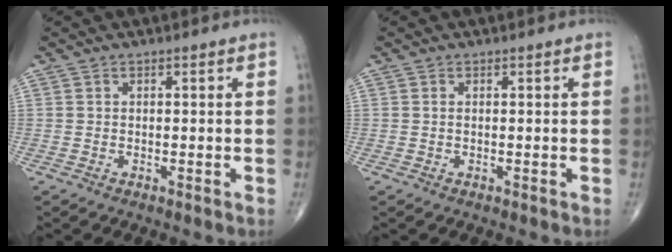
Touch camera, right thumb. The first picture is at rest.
{"total": 0.0}